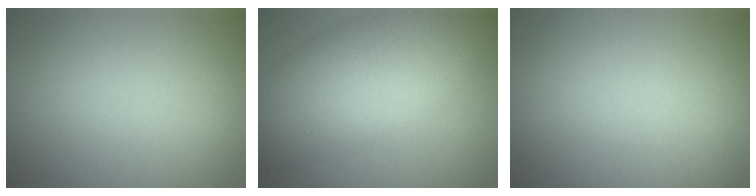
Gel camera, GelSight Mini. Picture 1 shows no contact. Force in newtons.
{"total": 9.1, "press": 9.1, "slide": 0.3}
{"total": 0.0}